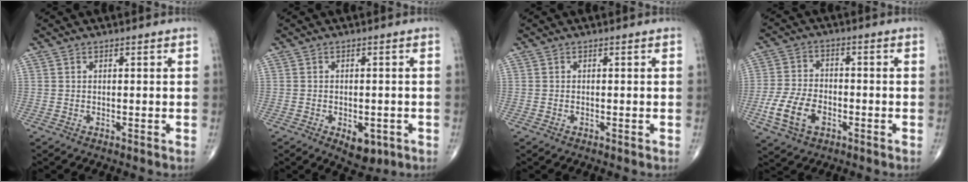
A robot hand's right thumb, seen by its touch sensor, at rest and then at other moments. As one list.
[{"total": 5.2, "force": [-2.0, 2.9, 3.8], "torque": [-0.042, 0.005, -0.016]}, {"total": 0.0}, {"total": 9.6, "force": [-3.5, 6.0, 6.6], "torque": [-0.136, 0.013, -0.067]}]